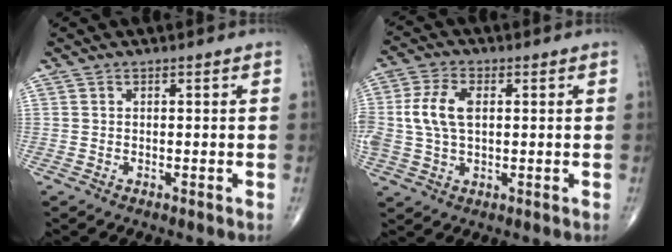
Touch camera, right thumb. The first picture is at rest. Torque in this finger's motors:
{"motor_torque": [0.73, 0.70, 1.13, 0.30, 0.31]}